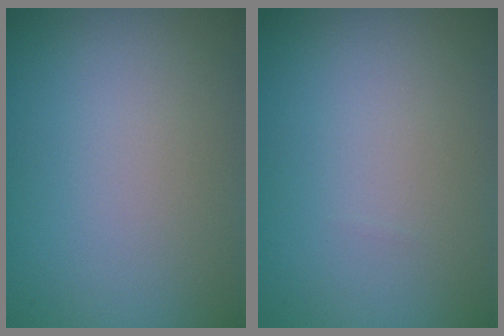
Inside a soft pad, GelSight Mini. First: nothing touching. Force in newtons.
{"total": 0.0}